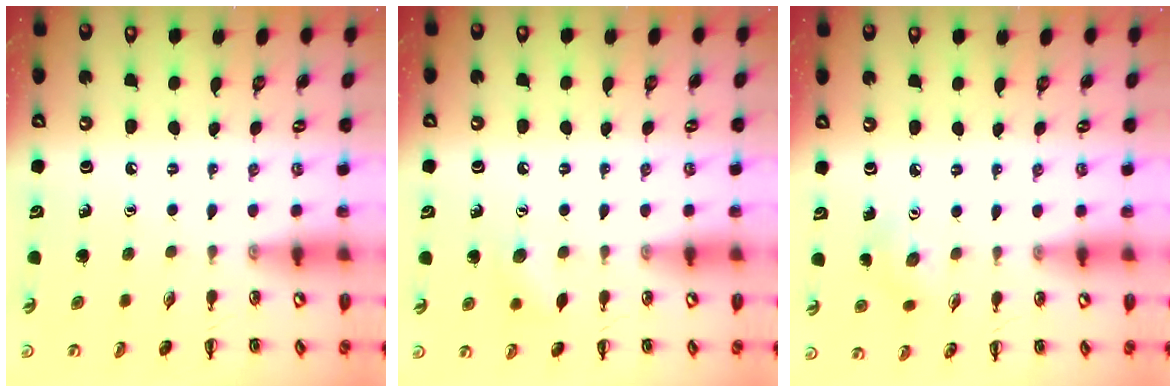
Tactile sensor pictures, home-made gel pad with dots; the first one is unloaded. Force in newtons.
{"total": 6.8, "press": 6.7, "slide": 1.3}
{"total": 4.0, "press": 3.8, "slide": 1.1}